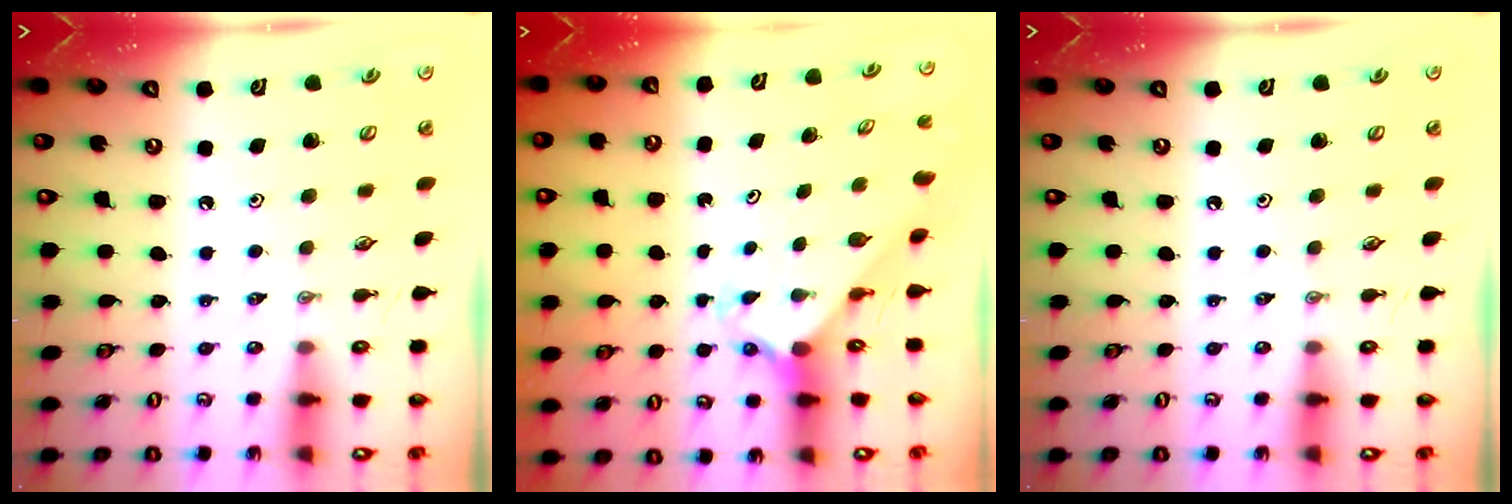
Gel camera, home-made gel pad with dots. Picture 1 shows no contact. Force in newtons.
{"total": 2.2, "press": 2.2, "slide": 0.2}
{"total": 0.0}